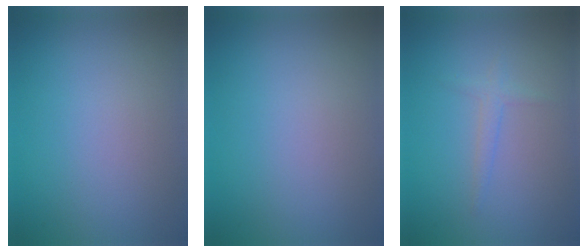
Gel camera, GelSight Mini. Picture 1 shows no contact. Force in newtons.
{"total": 0.0}
{"total": 1.2, "press": 1.2, "slide": 0.1}